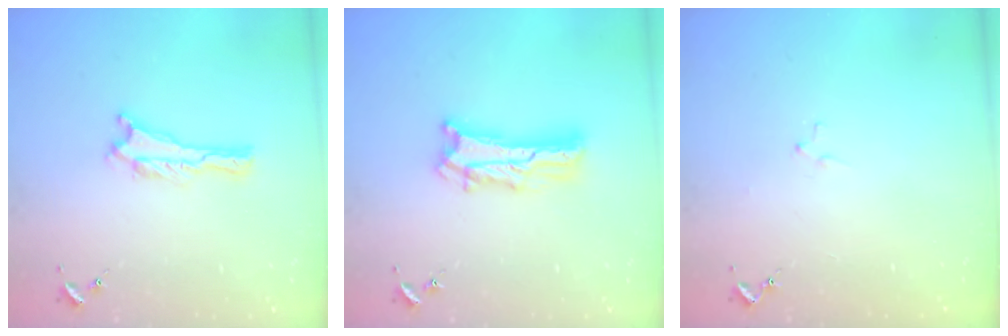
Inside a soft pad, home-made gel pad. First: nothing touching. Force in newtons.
{"total": 7.3, "press": 7.3, "slide": 0.7}
{"total": 0.8, "press": 0.8, "slide": 0.2}